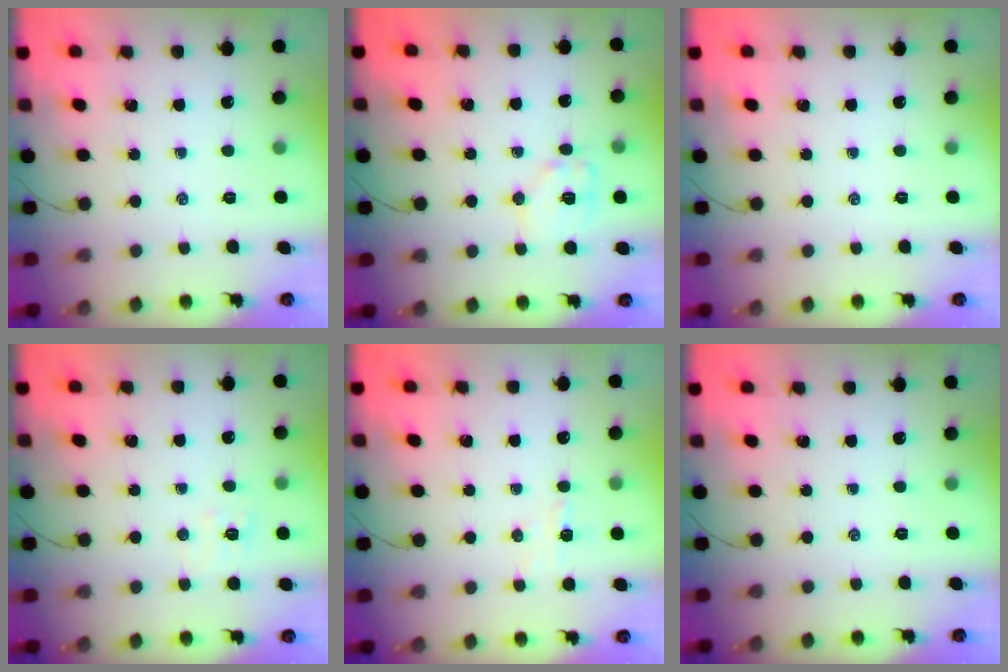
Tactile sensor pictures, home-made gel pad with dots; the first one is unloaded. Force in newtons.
{"total": 9.2, "press": 9.2, "slide": 0.9}
{"total": 0.0}
{"total": 6.3, "press": 6.2, "slide": 1.3}
{"total": 3.0, "press": 2.8, "slide": 0.9}
{"total": 0.0}